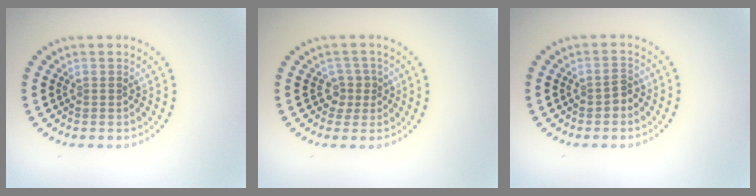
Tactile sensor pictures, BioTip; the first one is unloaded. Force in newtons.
{"total": 1.8, "press": 1.4, "slide": 1.1}
{"total": 1.2, "press": 1.2, "slide": 0.3}